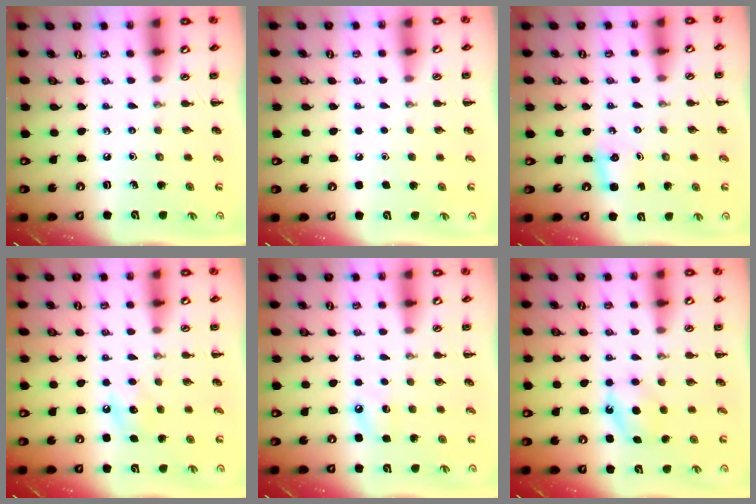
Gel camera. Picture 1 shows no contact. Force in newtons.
{"total": 1.7, "press": 1.7, "slide": 0.1}
{"total": 2.6, "press": 2.5, "slide": 0.7}
{"total": 6.5, "press": 6.3, "slide": 1.6}
{"total": 5.1, "press": 4.9, "slide": 1.6}
{"total": 5.9, "press": 5.7, "slide": 1.5}